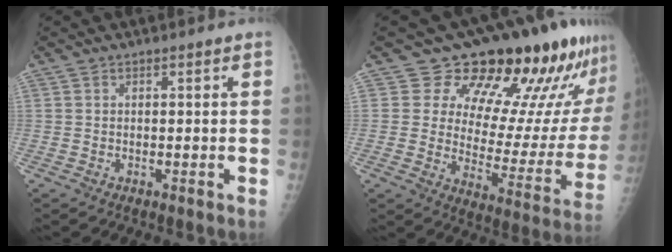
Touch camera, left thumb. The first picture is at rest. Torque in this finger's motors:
{"motor_torque": [0.50, 0.52, 0.07, -0.52, 0.11]}